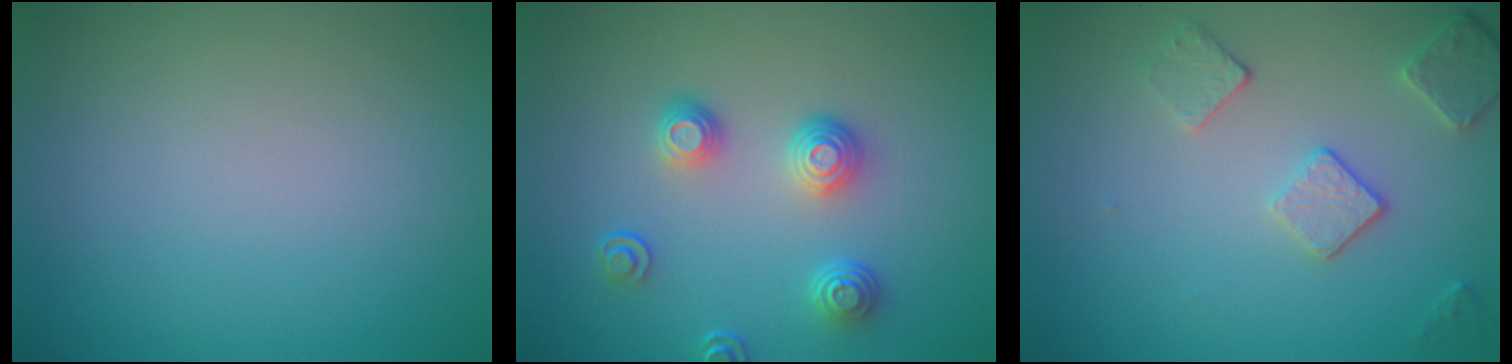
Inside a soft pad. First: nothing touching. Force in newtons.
{"total": 3.4, "press": 2.8, "slide": 1.9}
{"total": 2.6, "press": 2.5, "slide": 0.8}